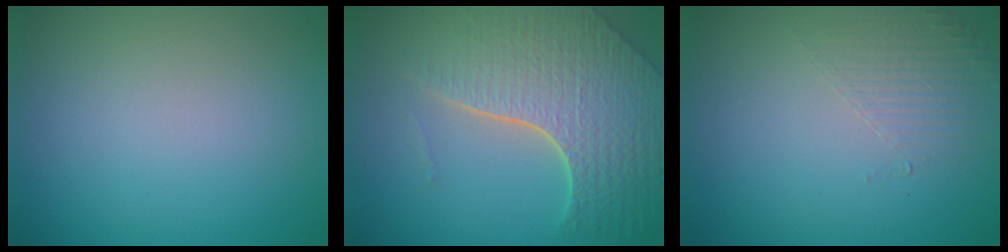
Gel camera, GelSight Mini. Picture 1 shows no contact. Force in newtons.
{"total": 7.9, "press": 5.7, "slide": 5.4}
{"total": 1.6, "press": 0.4, "slide": 1.5}